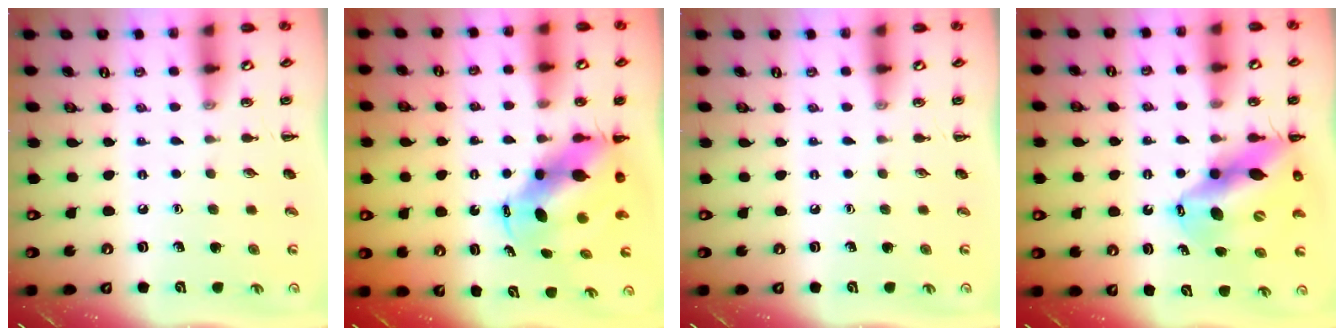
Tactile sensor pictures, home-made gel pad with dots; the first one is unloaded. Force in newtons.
{"total": 9.2, "press": 9.0, "slide": 2.0}
{"total": 0.0}
{"total": 15.3, "press": 14.7, "slide": 4.3}